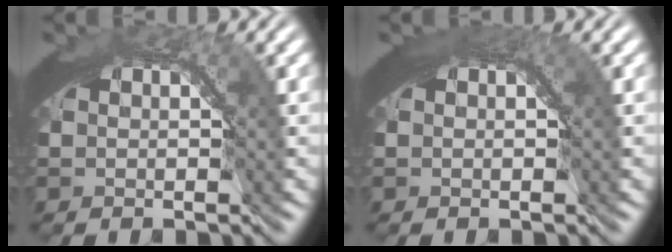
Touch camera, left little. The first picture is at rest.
{"total": 1.6, "force": [0.9, 0.4, 1.3], "torque": [-0.011, 0.003, 0.010]}